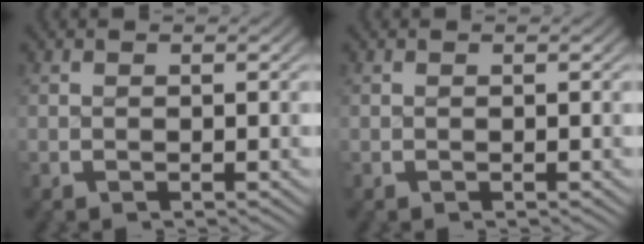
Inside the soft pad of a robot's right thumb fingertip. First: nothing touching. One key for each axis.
{"total": 0.0}